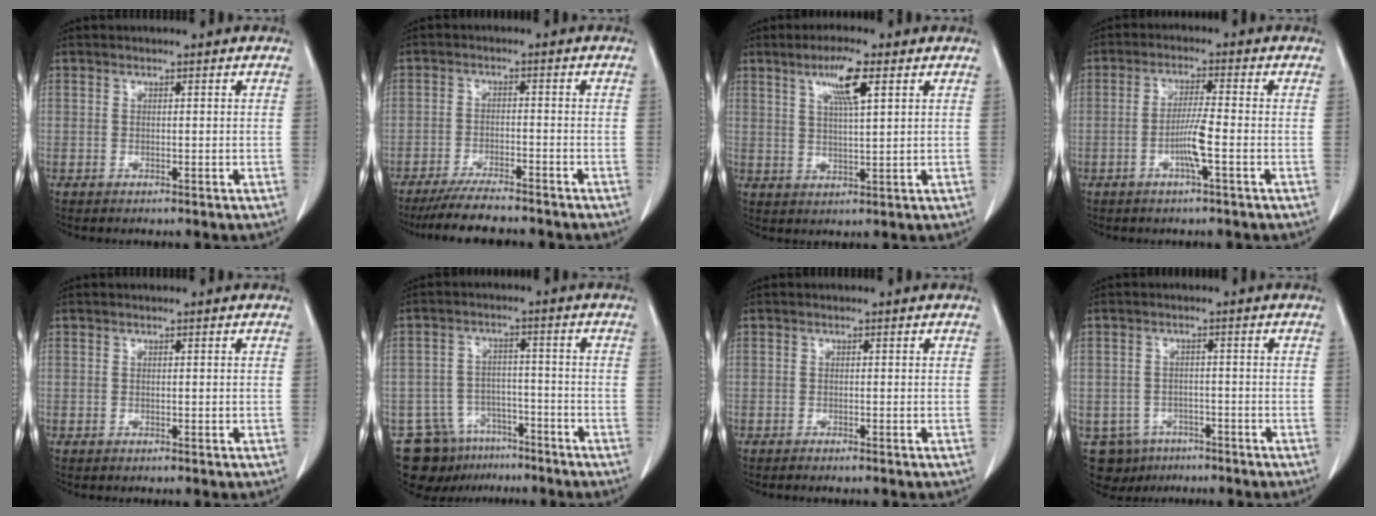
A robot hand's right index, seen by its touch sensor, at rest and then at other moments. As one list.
[{"total": 8.0, "force": [-7.2, 1.1, 3.3], "torque": [-0.052, -0.019, -0.119]}, {"total": 6.4, "force": [3.1, 0.5, 5.6], "torque": [-0.102, 0.002, 0.055]}, {"total": 5.0, "force": [-1.6, -0.2, 4.7], "torque": [-0.093, -0.003, -0.033]}, {"total": 0.0}, {"total": 9.9, "force": [-7.0, 6.7, 2.1], "torque": [-0.033, 0.024, -0.104]}, {"total": 1.0, "force": [-0.8, 0.0, 0.5], "torque": [-0.011, -0.001, -0.012]}, {"total": 6.3, "force": [-3.7, 5.0, 0.6], "torque": [-0.007, 0.007, -0.046]}]